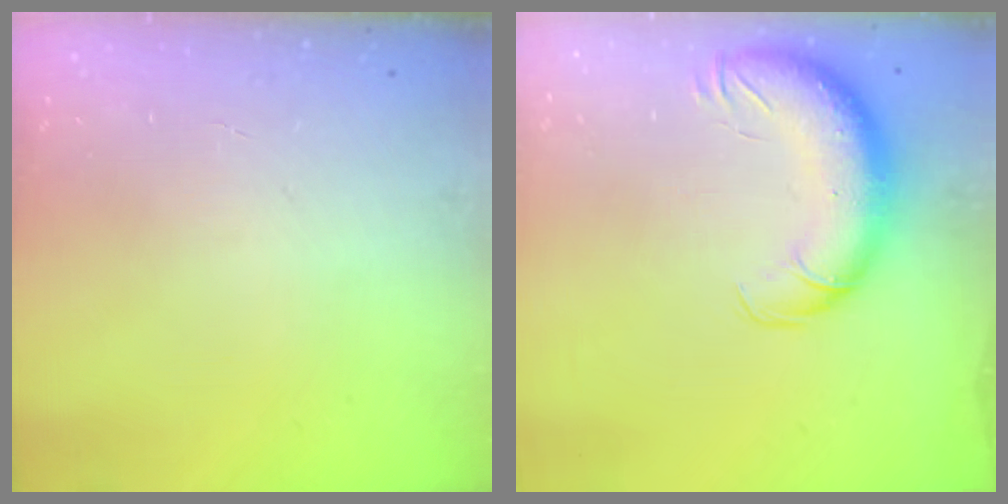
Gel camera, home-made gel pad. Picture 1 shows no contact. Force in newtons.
{"total": 13.7, "press": 13.2, "slide": 3.5}